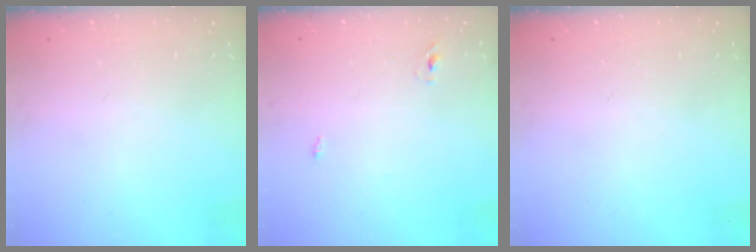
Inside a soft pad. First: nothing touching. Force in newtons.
{"total": 2.3, "press": 2.1, "slide": 1.0}
{"total": 0.0}